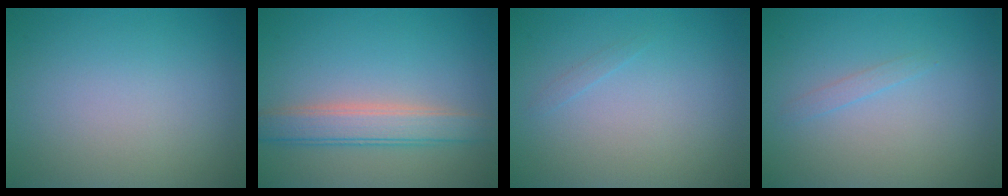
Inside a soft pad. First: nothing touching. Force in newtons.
{"total": 3.8, "press": 3.7, "slide": 0.4}
{"total": 0.5, "press": 0.5, "slide": 0.0}
{"total": 0.8, "press": 0.8, "slide": 0.1}